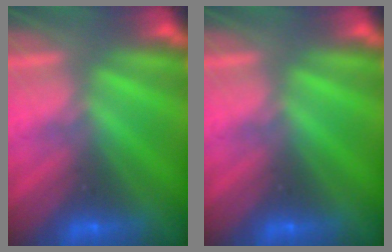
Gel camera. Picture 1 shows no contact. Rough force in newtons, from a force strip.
{"total": 0.0}